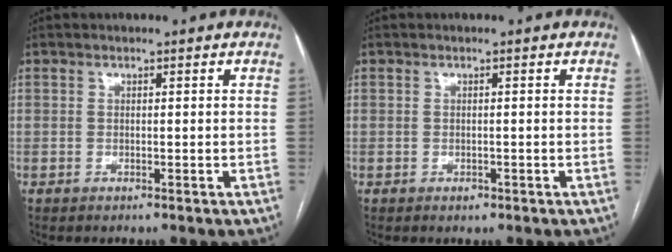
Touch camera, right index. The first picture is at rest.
{"total": 0.8, "force": [-0.4, 0.6, 0.3], "torque": [-0.006, 0.001, -0.004]}